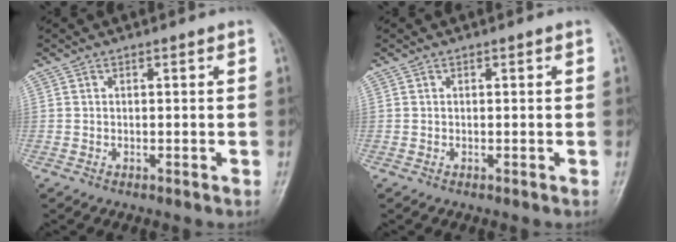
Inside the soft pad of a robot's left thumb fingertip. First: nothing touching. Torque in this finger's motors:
{"motor_torque": [-0.01, 0.01, 0.00, 0.00, 0.00]}